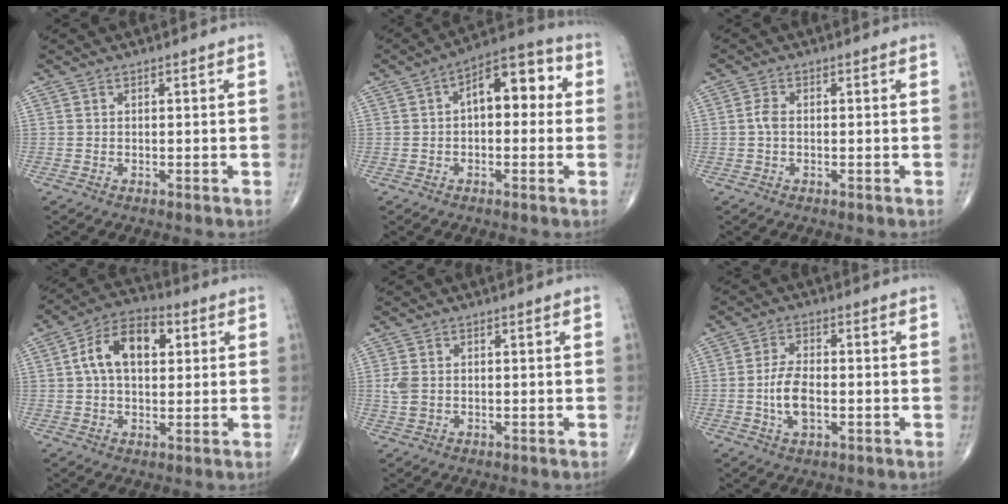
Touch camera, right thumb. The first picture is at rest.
{"total": 10.8, "force": [1.5, 5.9, 9.0], "torque": [-0.095, 0.036, 0.009]}
{"total": 1.9, "force": [-0.2, 1.1, 1.6], "torque": [-0.032, 0.002, -0.007]}
{"total": 11.9, "force": [2.7, 7.2, 9.1], "torque": [-0.147, 0.021, 0.037]}
{"total": 3.1, "force": [0.1, 2.3, 2.2], "torque": [-0.052, 0.002, 0.004]}
{"total": 6.6, "force": [-1.3, 3.3, 5.6], "torque": [-0.108, 0.007, -0.023]}